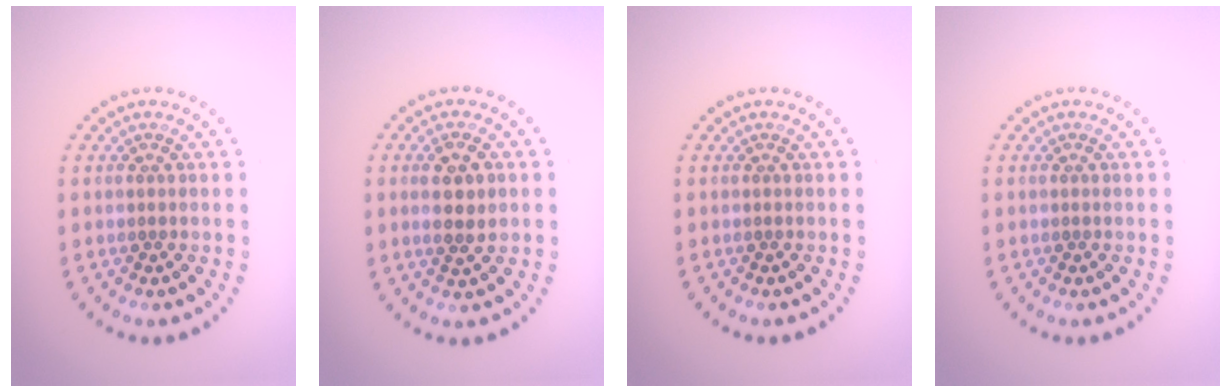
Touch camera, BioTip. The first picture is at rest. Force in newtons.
{"total": 2.8, "press": 2.8, "slide": 0.6}
{"total": 0.0}
{"total": 0.0}